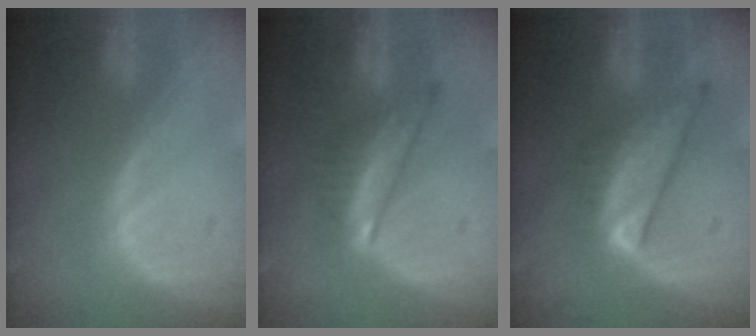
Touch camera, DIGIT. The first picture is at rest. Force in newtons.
{"total": 6.9, "press": 6.0, "slide": 3.3}
{"total": 8.1, "press": 6.9, "slide": 4.2}